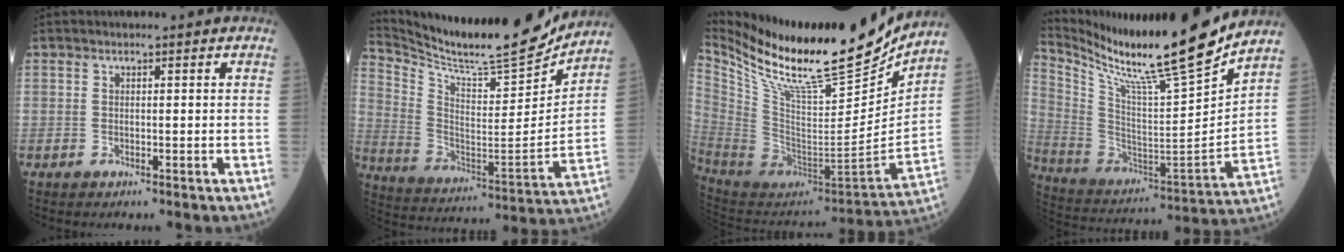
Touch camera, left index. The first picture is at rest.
{"total": 20.7, "force": [19.3, 0.9, 7.2], "torque": [-0.152, -0.057, 0.309]}
{"total": 27.6, "force": [22.9, 3.3, 15.0], "torque": [-0.273, -0.050, 0.380]}
{"total": 22.3, "force": [18.9, -1.4, 11.7], "torque": [-0.219, -0.057, 0.319]}